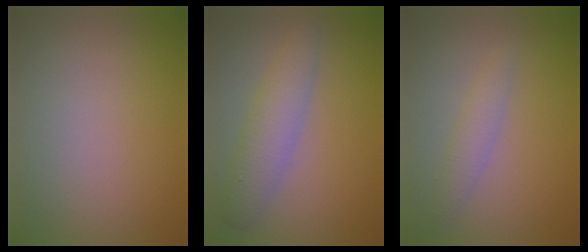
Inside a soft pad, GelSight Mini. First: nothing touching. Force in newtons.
{"total": 3.5, "press": 3.5, "slide": 0.2}
{"total": 1.7, "press": 1.7, "slide": 0.1}